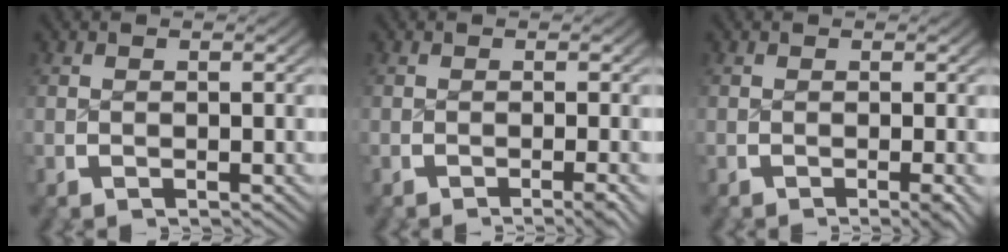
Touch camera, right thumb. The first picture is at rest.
{"total": 1.5, "force": [-0.9, -0.3, 1.2], "torque": [-0.015, 0.005, -0.015]}
{"total": 1.1, "force": [-0.5, -0.3, 1.0], "torque": [-0.012, 0.004, -0.008]}